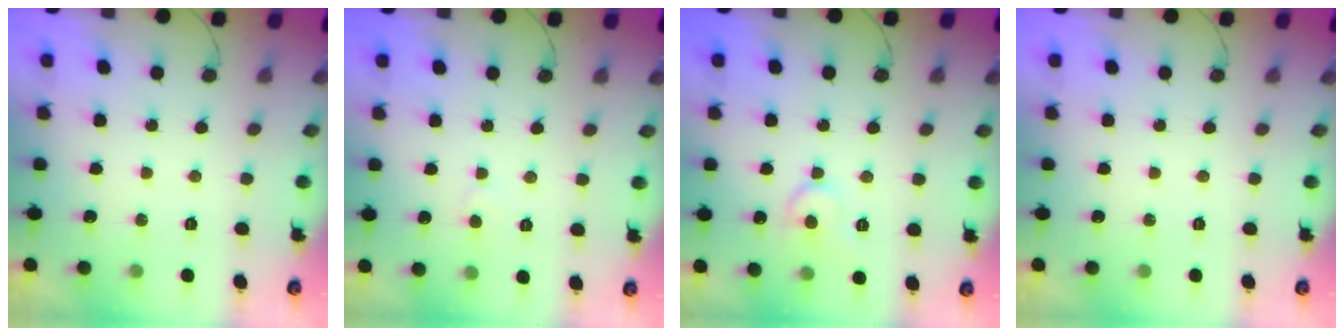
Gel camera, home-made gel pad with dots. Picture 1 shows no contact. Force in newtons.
{"total": 2.8, "press": 2.8, "slide": 0.3}
{"total": 7.5, "press": 7.5, "slide": 0.7}
{"total": 0.0}